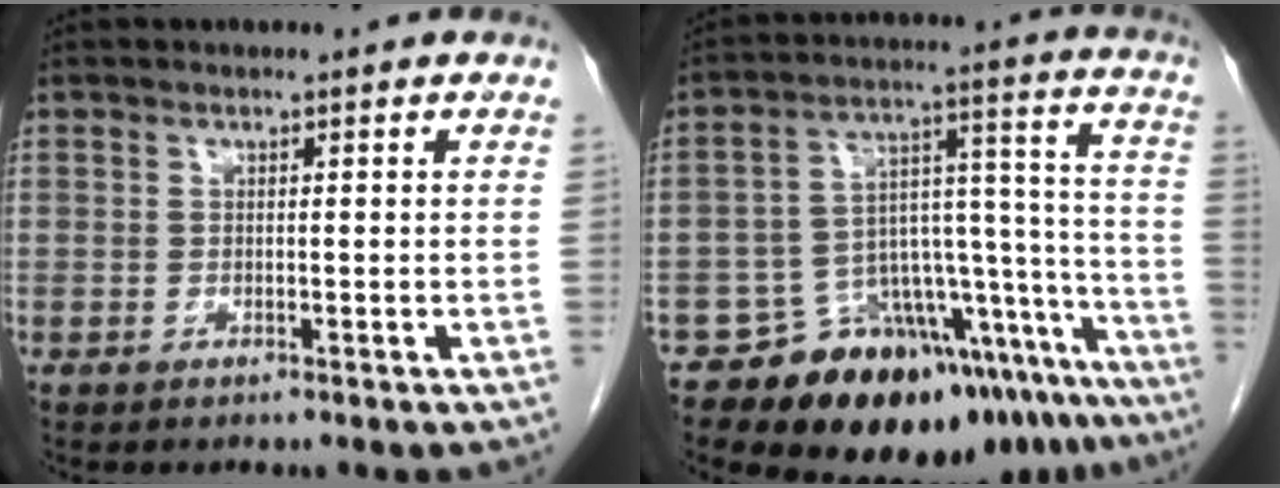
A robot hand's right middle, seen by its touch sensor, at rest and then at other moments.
{"total": 19.7, "force": [-15.5, 6.9, 10.1], "torque": [-0.066, 0.063, -0.223]}